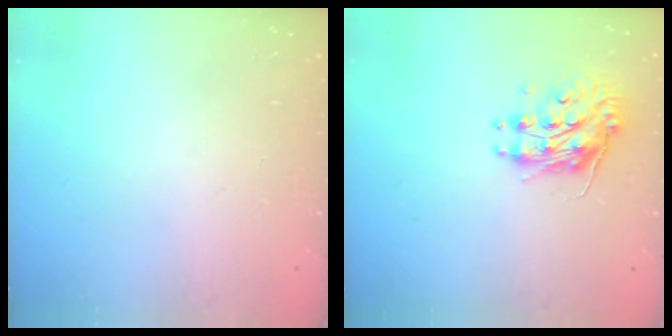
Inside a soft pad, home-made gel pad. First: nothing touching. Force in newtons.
{"total": 10.4, "press": 10.4, "slide": 0.8}